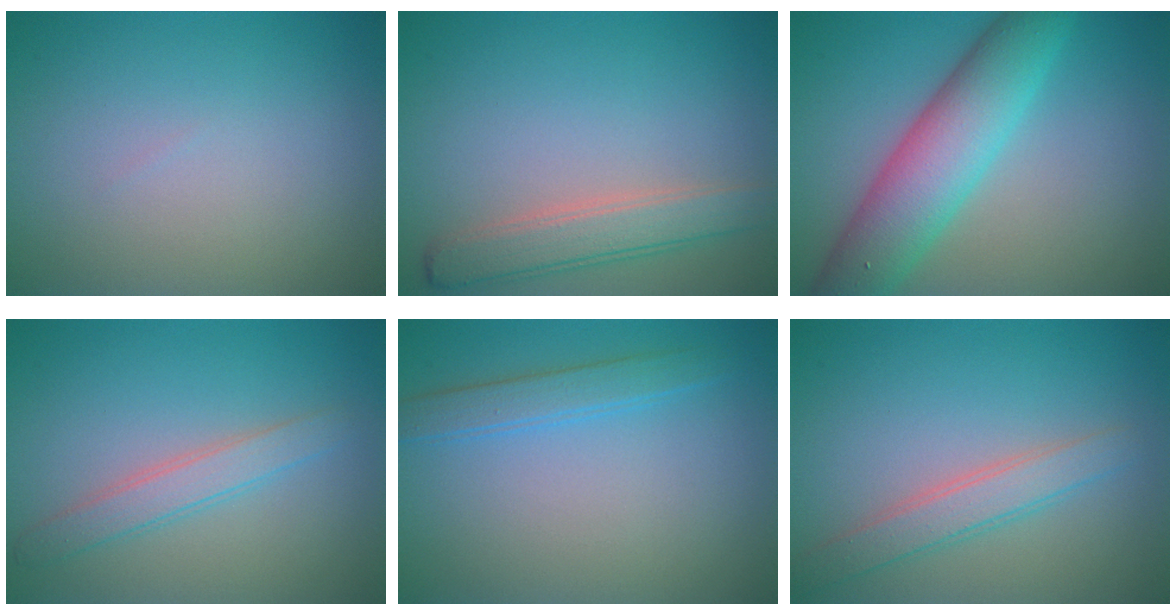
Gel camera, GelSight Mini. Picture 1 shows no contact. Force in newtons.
{"total": 3.5, "press": 3.5, "slide": 0.2}
{"total": 7.8, "press": 7.8, "slide": 0.2}
{"total": 2.4, "press": 2.4, "slide": 0.2}
{"total": 2.3, "press": 2.3, "slide": 0.1}
{"total": 2.8, "press": 2.8, "slide": 0.2}